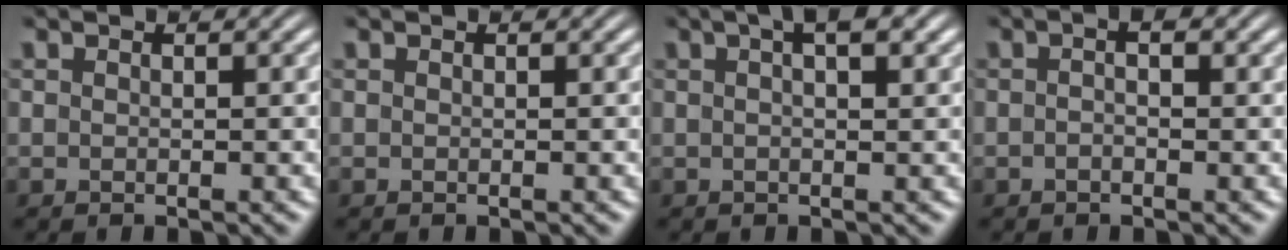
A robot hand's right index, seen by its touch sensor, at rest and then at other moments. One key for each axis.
{"total": 0.0}
{"total": 3.5, "fx": 1.5, "fy": 0.9, "fz": 3.0, "tx": -0.039, "ty": 0.014, "tz": 0.015}
{"total": 1.4, "fx": 0.0, "fy": 0.6, "fz": 1.3, "tx": -0.015, "ty": 0.006, "tz": -0.007}